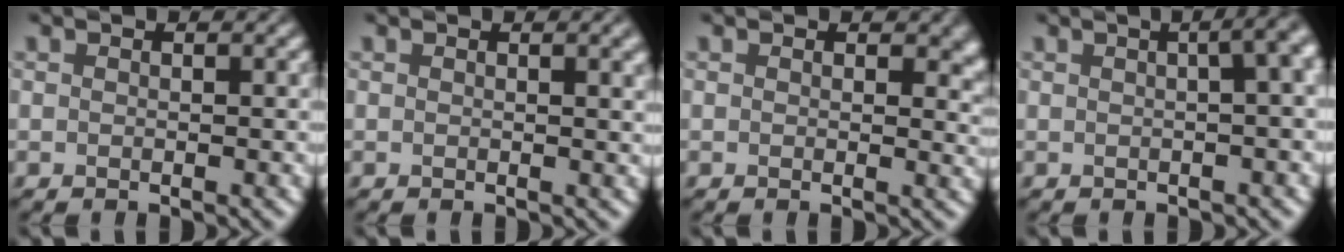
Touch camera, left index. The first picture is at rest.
{"total": 2.0, "force": [0.8, 0.6, 1.6], "torque": [-0.011, 0.005, 0.009]}
{"total": 1.9, "force": [0.6, 1.2, 1.4], "torque": [-0.010, -0.007, 0.006]}
{"total": 11.9, "force": [3.4, 6.5, 9.3], "torque": [-0.009, 0.070, 0.000]}